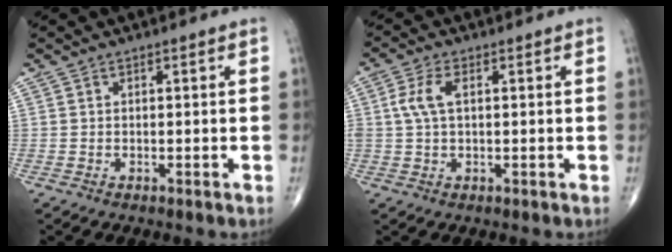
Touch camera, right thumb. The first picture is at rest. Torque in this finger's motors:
{"motor_torque": [0.43, 0.57, 1.55, 0.25, 0.59]}